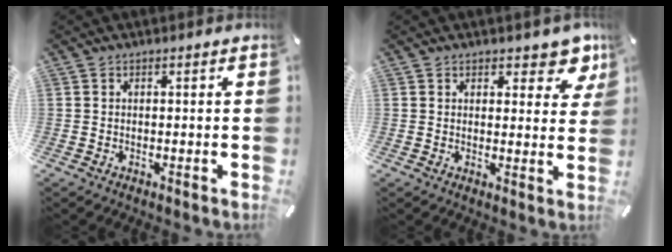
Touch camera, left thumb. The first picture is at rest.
{"total": 6.2, "force": [4.4, 3.4, 2.8], "torque": [-0.012, -0.029, 0.070]}